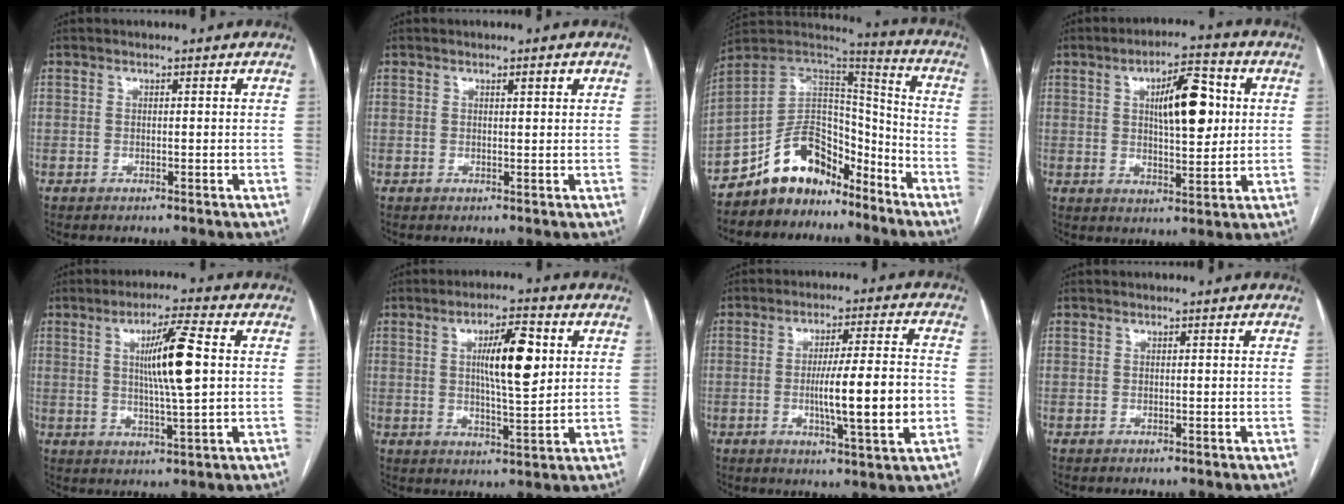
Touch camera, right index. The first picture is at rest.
{"total": 1.1, "force": [0.7, 0.1, 0.9], "torque": [-0.014, 0.000, 0.009]}
{"total": 13.8, "force": [-10.5, 7.2, 5.3], "torque": [-0.088, 0.060, -0.184]}
{"total": 10.4, "force": [2.4, 3.2, 9.6], "torque": [-0.153, 0.015, 0.040]}
{"total": 9.4, "force": [1.5, 0.2, 9.3], "torque": [-0.162, -0.001, 0.027]}
{"total": 9.4, "force": [2.3, 1.8, 9.0], "torque": [-0.150, 0.005, 0.039]}
{"total": 12.1, "force": [-2.1, 0.5, 11.9], "torque": [-0.191, -0.004, -0.035]}
{"total": 0.0}